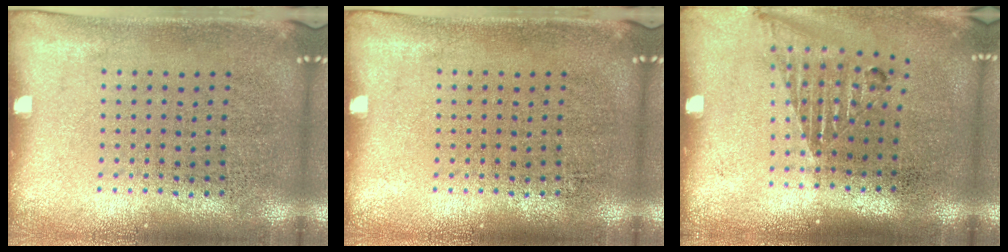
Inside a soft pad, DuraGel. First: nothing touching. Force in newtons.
{"total": 0.0}
{"total": 1.2, "press": 1.0, "slide": 0.6}